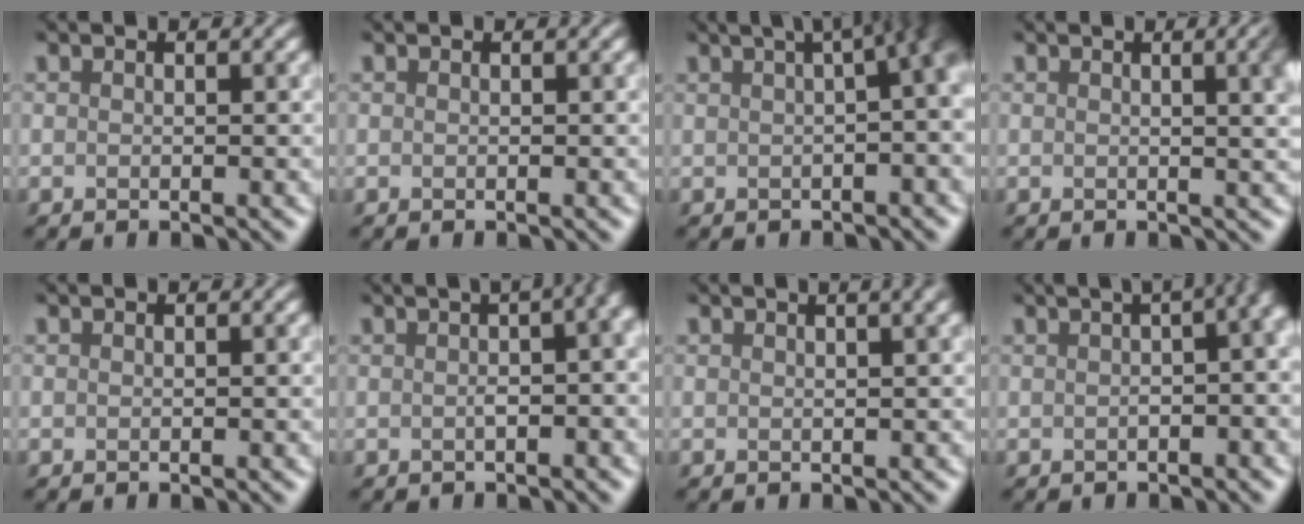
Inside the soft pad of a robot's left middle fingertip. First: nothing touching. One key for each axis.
{"total": 0.0}
{"total": 11.6, "fx": 2.3, "fy": 4.8, "fz": 10.3, "tx": -0.064, "ty": 0.064, "tz": 0.028}
{"total": 6.5, "fx": 1.8, "fy": 3.2, "fz": 5.4, "tx": -0.008, "ty": 0.050, "tz": -0.012}
{"total": 0.0}
{"total": 14.8, "fx": 2.9, "fy": 6.4, "fz": 13.0, "tx": -0.089, "ty": 0.070, "tz": 0.028}
{"total": 5.2, "fx": 2.4, "fy": 2.4, "fz": 3.9, "tx": -0.012, "ty": 0.044, "tz": 0.000}
{"total": 15.8, "fx": 3.7, "fy": 7.1, "fz": 13.6, "tx": -0.087, "ty": 0.069, "tz": 0.035}